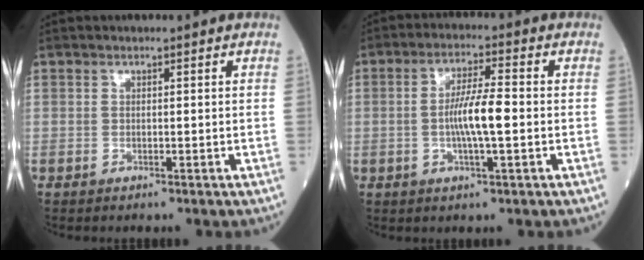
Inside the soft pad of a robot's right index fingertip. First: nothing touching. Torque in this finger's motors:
{"motor_torque": [0.46, 0.05, 0.18, 0.13]}